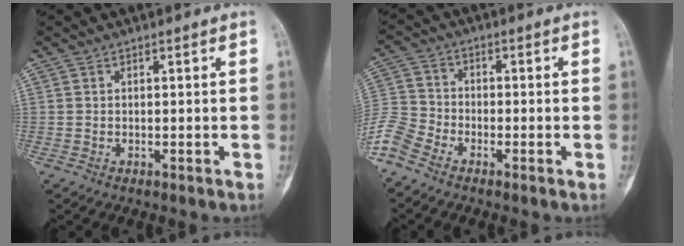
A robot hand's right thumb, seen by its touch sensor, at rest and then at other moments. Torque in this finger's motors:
{"motor_torque": [0.23, 0.20, 1.25, -1.22, 0.15]}